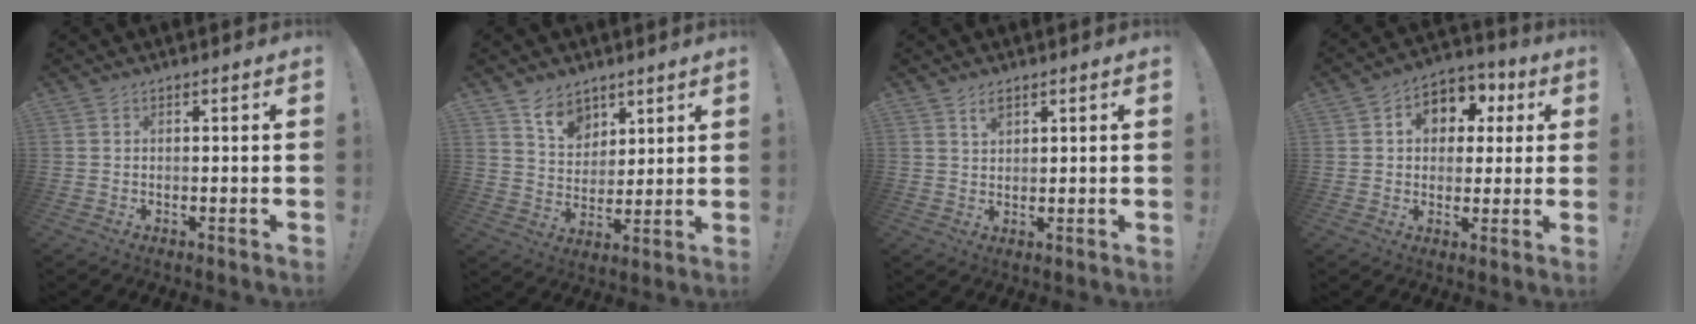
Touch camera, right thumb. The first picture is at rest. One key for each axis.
{"total": 8.8, "fx": 6.2, "fy": 5.8, "fz": 2.2, "tx": -0.037, "ty": -0.046, "tz": 0.122}
{"total": 2.8, "fx": 2.1, "fy": 1.3, "fz": 1.4, "tx": -0.007, "ty": -0.015, "tz": 0.034}
{"total": 9.6, "fx": 2.4, "fy": 8.1, "fz": 4.5, "tx": -0.054, "ty": -0.004, "tz": 0.048}